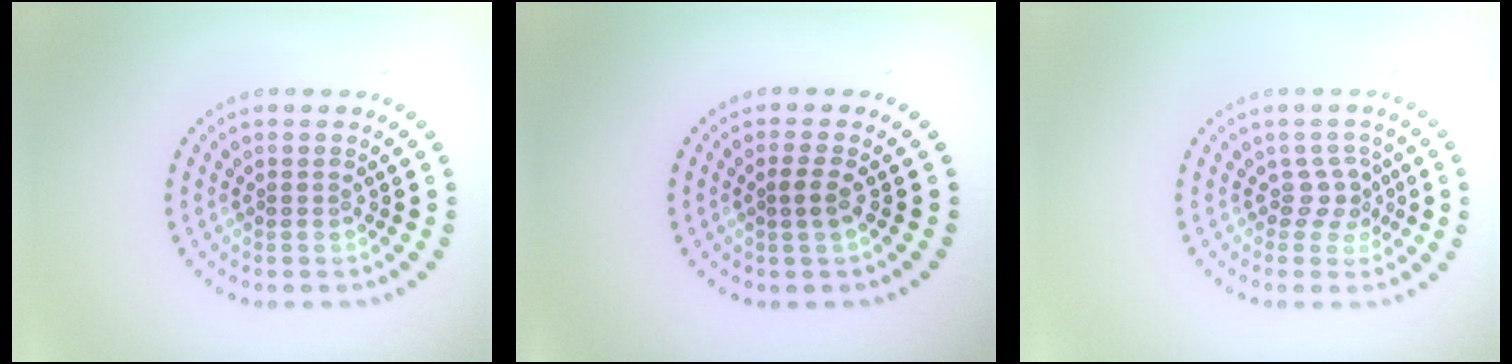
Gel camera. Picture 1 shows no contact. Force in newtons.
{"total": 1.3, "press": 1.0, "slide": 0.8}
{"total": 2.0, "press": 1.3, "slide": 1.5}